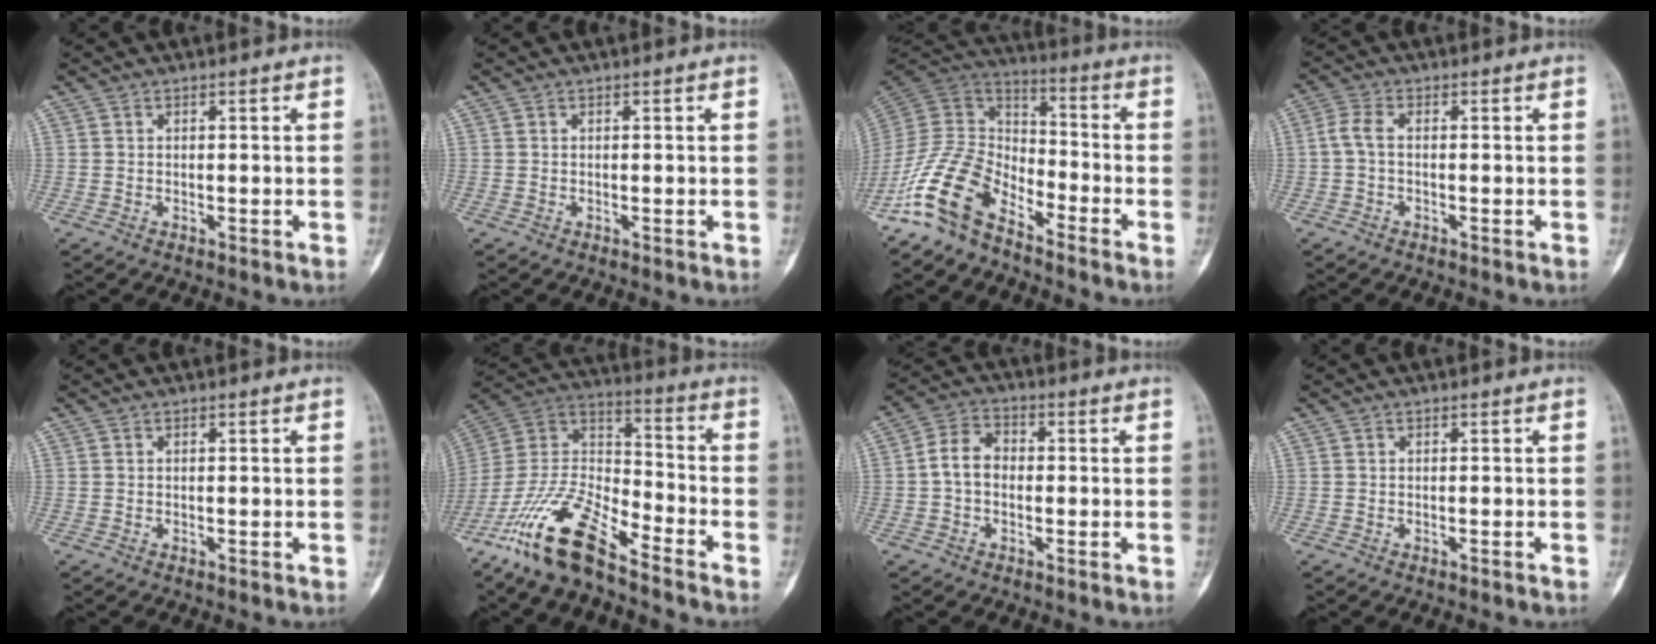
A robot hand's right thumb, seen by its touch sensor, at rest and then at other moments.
{"total": 0.0}
{"total": 13.3, "force": [-9.5, 6.4, 6.7], "torque": [-0.122, 0.083, -0.199]}
{"total": 3.1, "force": [-0.4, 1.6, 2.7], "torque": [-0.059, 0.012, -0.015]}
{"total": 0.0}
{"total": 17.7, "force": [-12.8, 5.4, 11.0], "torque": [-0.206, 0.072, -0.245]}
{"total": 6.2, "force": [-0.8, 4.6, 4.1], "torque": [-0.060, 0.024, -0.025]}
{"total": 0.0}